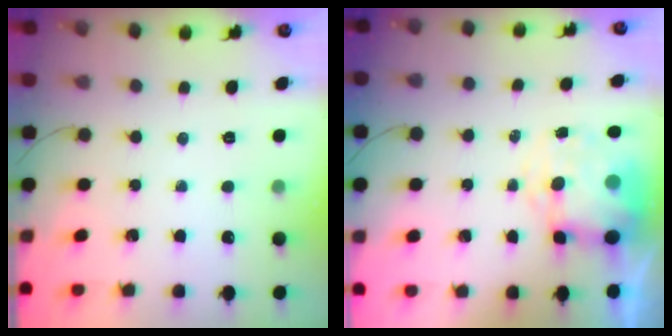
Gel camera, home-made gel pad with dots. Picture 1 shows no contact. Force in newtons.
{"total": 9.4, "press": 9.2, "slide": 2.2}